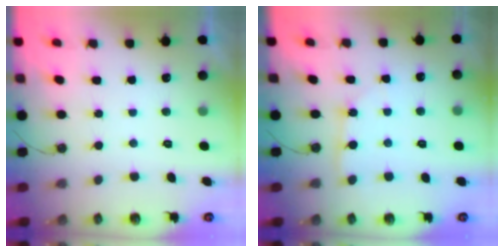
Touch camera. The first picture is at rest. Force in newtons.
{"total": 3.8, "press": 3.8, "slide": 0.3}